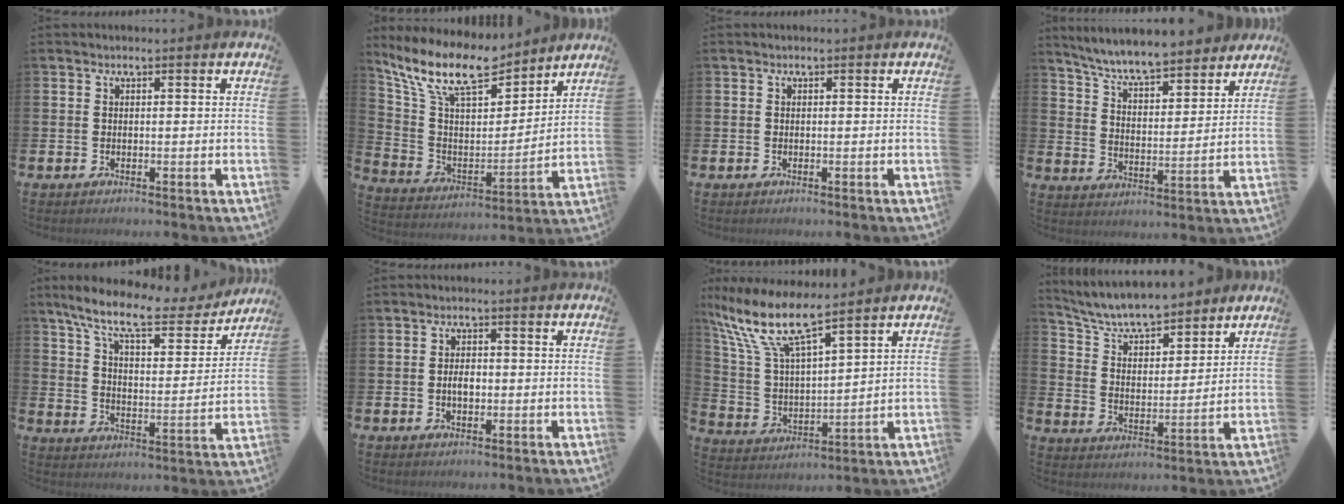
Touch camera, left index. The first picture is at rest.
{"total": 12.1, "force": [10.3, 3.7, 5.1], "torque": [-0.144, -0.059, 0.182]}
{"total": 0.0}
{"total": 7.8, "force": [7.4, 1.0, 2.3], "torque": [-0.078, -0.050, 0.130]}
{"total": 10.4, "force": [8.8, 2.4, 4.9], "torque": [-0.118, -0.053, 0.146]}
{"total": 2.5, "force": [-0.3, 1.4, 2.0], "torque": [-0.019, -0.002, -0.011]}
{"total": 10.3, "force": [8.4, 1.8, 5.6], "torque": [-0.144, -0.041, 0.145]}
{"total": 7.6, "force": [7.0, 1.8, 2.2], "torque": [-0.067, -0.045, 0.122]}